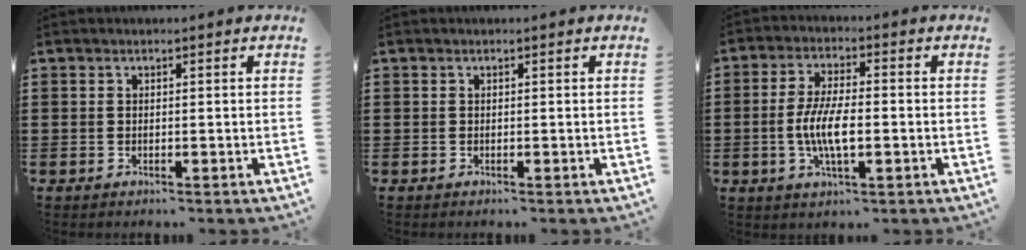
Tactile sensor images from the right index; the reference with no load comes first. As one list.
[{"total": 0.0}, {"total": 7.2, "force": [-1.3, 2.3, 6.7], "torque": [-0.149, -0.007, -0.032]}]